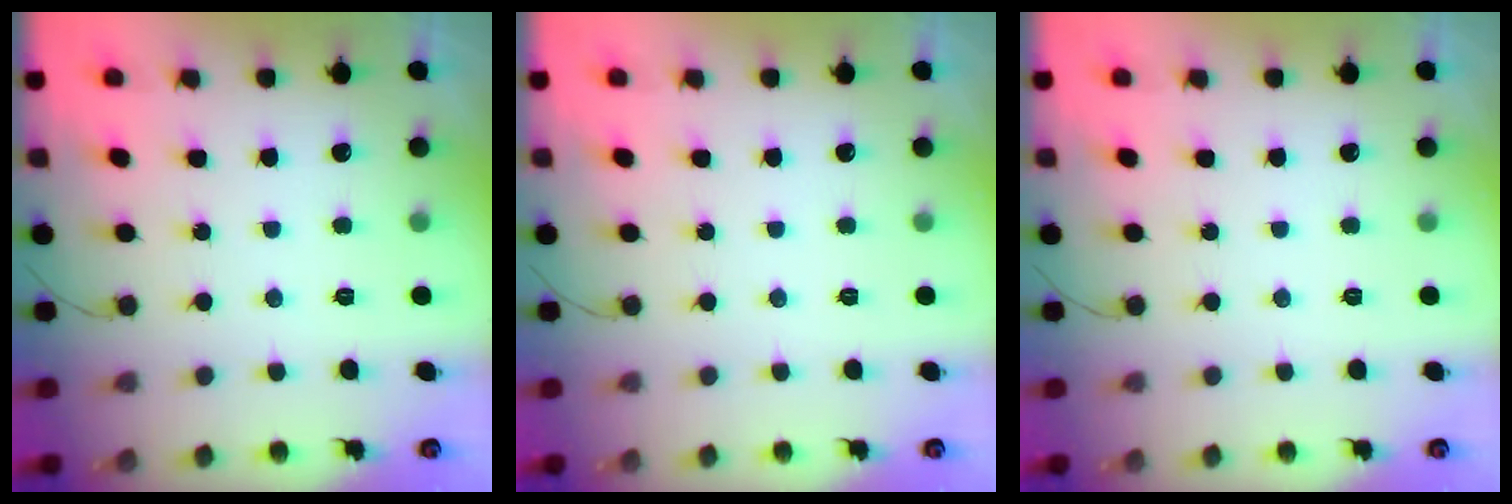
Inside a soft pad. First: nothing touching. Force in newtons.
{"total": 0.0}
{"total": 0.0}